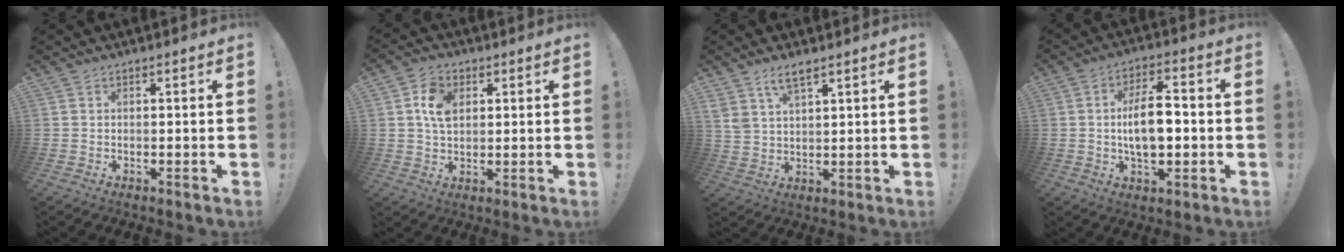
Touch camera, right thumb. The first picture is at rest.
{"total": 8.3, "force": [2.4, 6.0, 5.2], "torque": [-0.091, 0.008, 0.049]}
{"total": 6.1, "force": [4.5, 2.2, 3.5], "torque": [-0.061, -0.019, 0.084]}
{"total": 11.0, "force": [-0.9, 5.3, 9.5], "torque": [-0.173, 0.005, -0.021]}